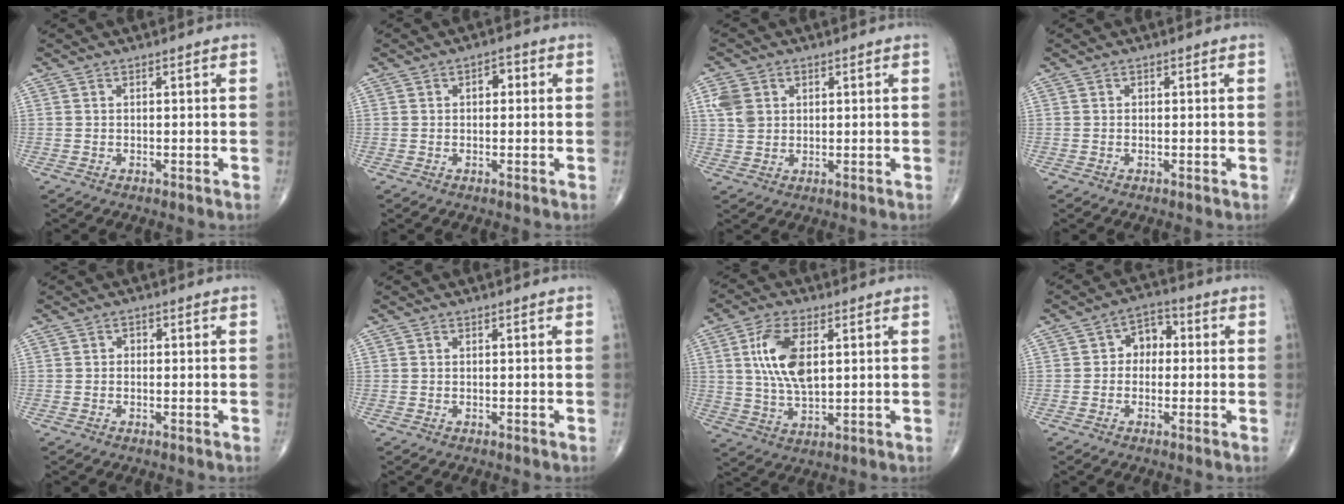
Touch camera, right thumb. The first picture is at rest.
{"total": 2.7, "force": [0.4, 1.8, 1.9], "torque": [-0.013, 0.009, 0.000]}
{"total": 5.1, "force": [1.5, 4.0, 2.7], "torque": [-0.041, 0.001, 0.031]}
{"total": 0.0}
{"total": 0.9, "force": [-0.2, 0.8, 0.5], "torque": [0.003, 0.004, -0.010]}
{"total": 0.0}
{"total": 11.0, "force": [2.6, 5.5, 9.2], "torque": [-0.177, -0.007, 0.052]}
{"total": 5.5, "force": [0.2, 4.2, 3.5], "torque": [-0.023, 0.022, -0.010]}